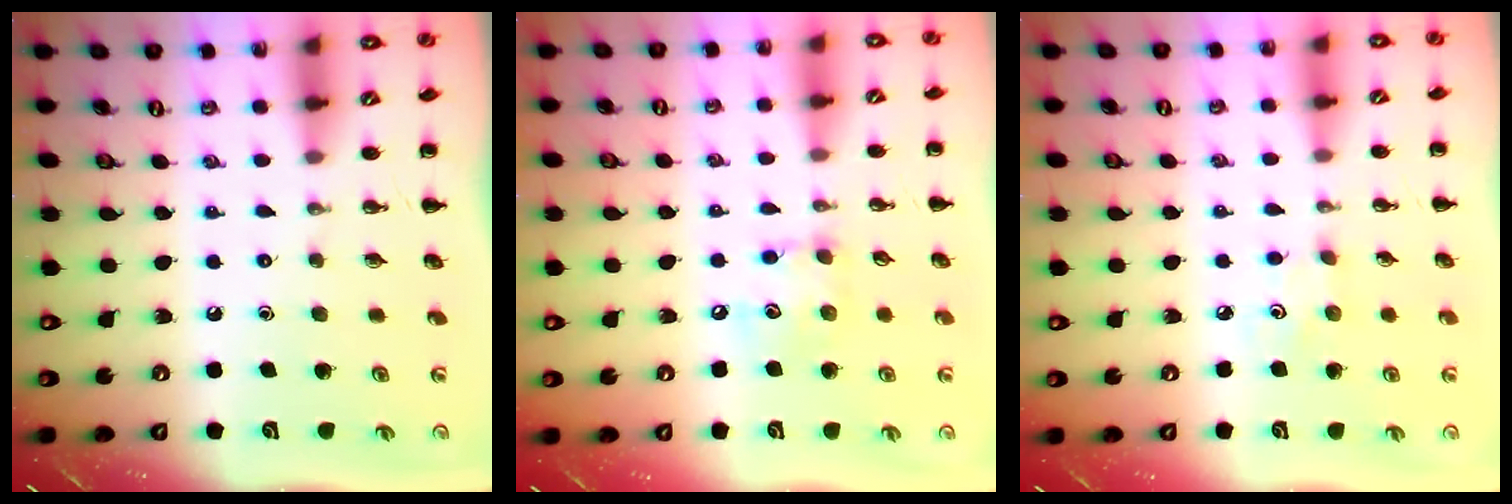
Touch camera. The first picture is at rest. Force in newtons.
{"total": 7.9, "press": 7.8, "slide": 0.7}
{"total": 2.4, "press": 2.3, "slide": 0.7}